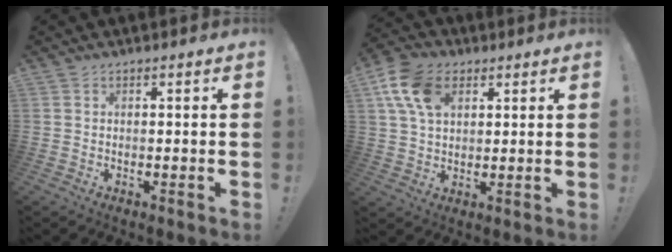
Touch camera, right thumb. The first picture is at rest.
{"total": 12.9, "force": [5.4, 8.7, 7.8], "torque": [-0.135, -0.008, 0.106]}